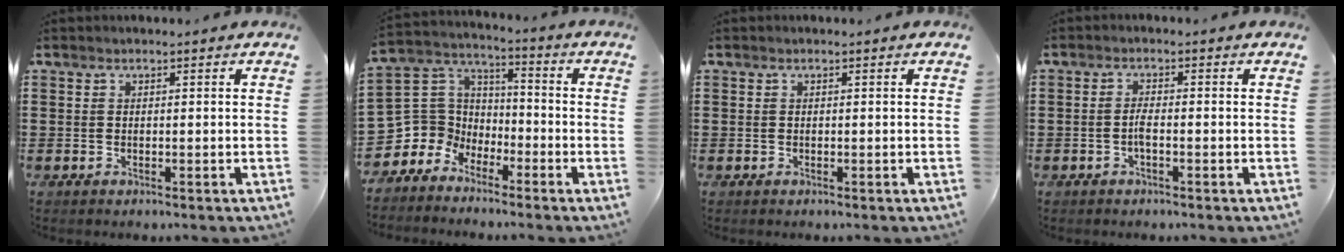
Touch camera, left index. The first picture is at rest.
{"total": 6.4, "force": [-3.4, 5.4, 0.1], "torque": [-0.048, -0.007, -0.070]}
{"total": 0.0}
{"total": 2.0, "force": [-0.7, 0.3, 1.8], "torque": [-0.043, -0.001, -0.016]}